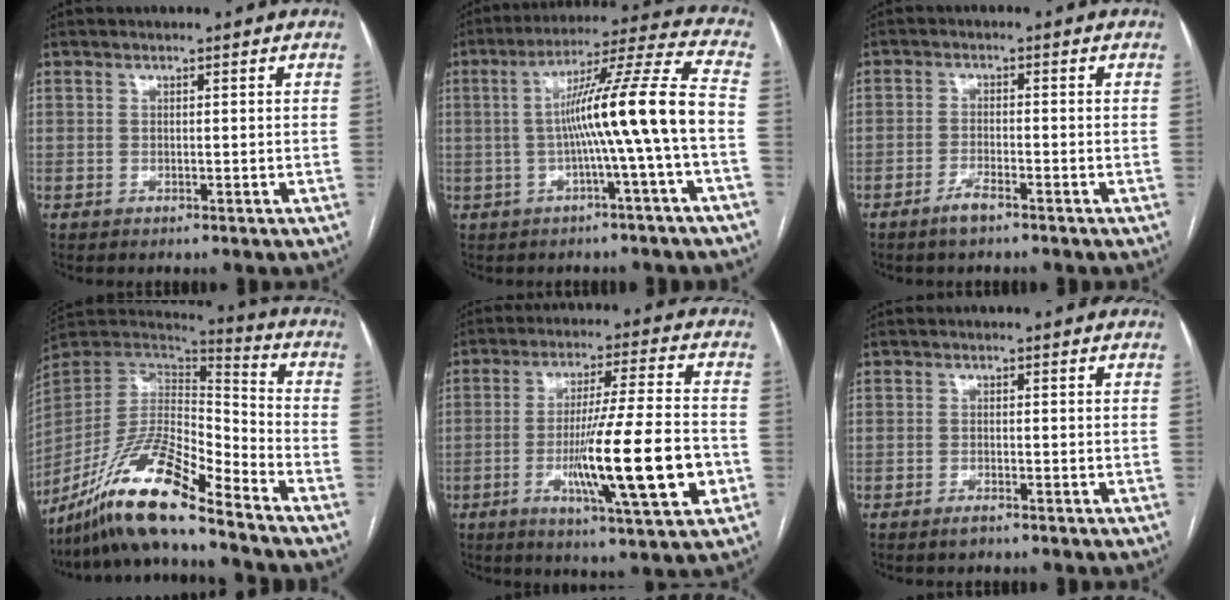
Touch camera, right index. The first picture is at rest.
{"total": 13.4, "force": [-2.0, -2.0, 13.1], "torque": [-0.210, 0.022, -0.034]}
{"total": 2.9, "force": [-2.2, 0.4, 1.9], "torque": [-0.039, -0.001, -0.042]}
{"total": 16.7, "force": [-12.6, 1.9, 10.8], "torque": [-0.204, 0.000, -0.233]}
{"total": 16.5, "force": [-4.3, 0.5, 15.9], "torque": [-0.271, -0.016, -0.071]}
{"total": 1.3, "force": [-1.0, 0.2, 0.7], "torque": [-0.013, -0.001, -0.016]}